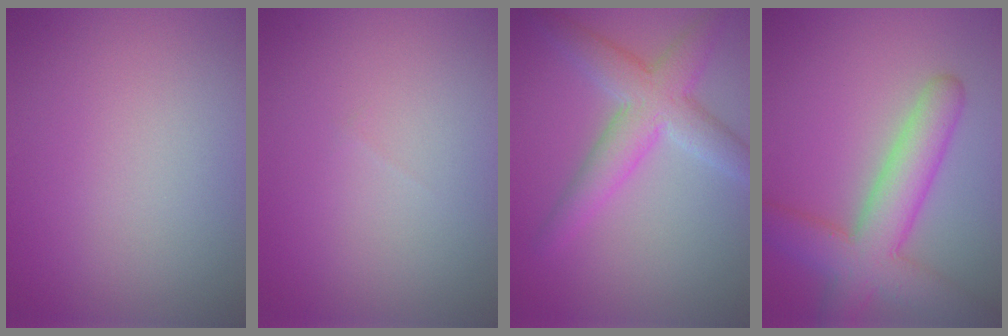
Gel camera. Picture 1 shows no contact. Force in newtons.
{"total": 0.0}
{"total": 5.1, "press": 5.1, "slide": 0.3}
{"total": 6.9, "press": 6.9, "slide": 0.2}